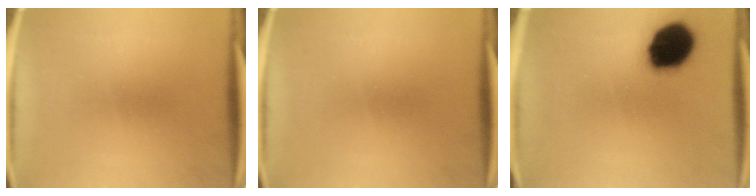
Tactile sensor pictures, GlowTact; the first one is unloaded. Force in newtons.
{"total": 0.0}
{"total": 17.3}